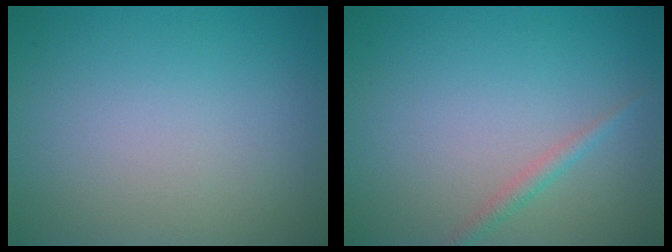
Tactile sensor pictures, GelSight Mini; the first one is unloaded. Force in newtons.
{"total": 1.2, "press": 1.2, "slide": 0.1}